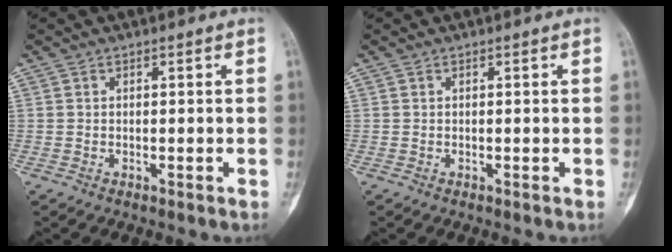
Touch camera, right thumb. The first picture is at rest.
{"total": 0.0}